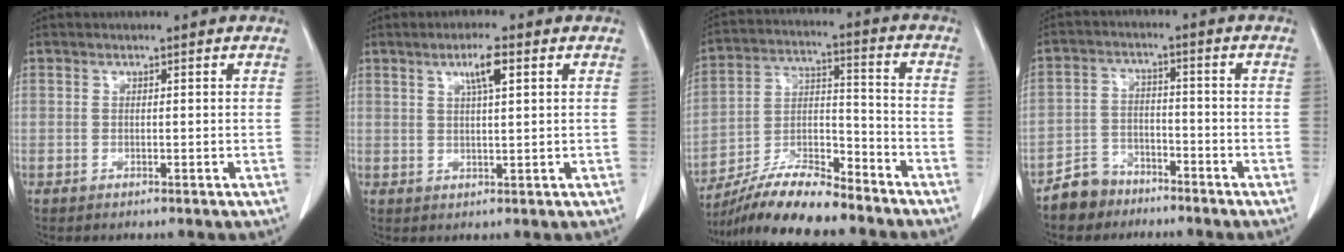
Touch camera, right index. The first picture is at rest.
{"total": 4.2, "force": [1.8, 0.3, 3.7], "torque": [-0.066, 0.002, 0.032]}
{"total": 12.9, "force": [-11.5, 2.0, 5.5], "torque": [-0.097, 0.009, -0.209]}
{"total": 5.8, "force": [-4.6, 3.5, 0.2], "torque": [0.000, 0.005, -0.088]}